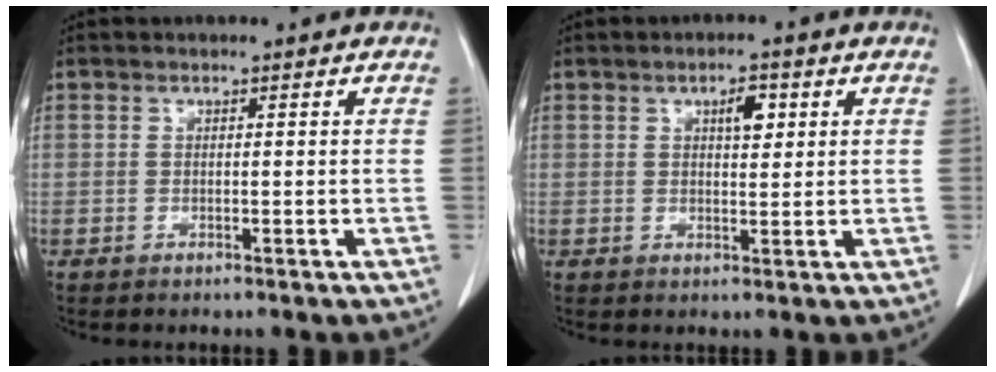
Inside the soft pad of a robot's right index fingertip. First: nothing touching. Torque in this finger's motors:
{"motor_torque": [0.05, 0.03, 0.06, 0.04]}